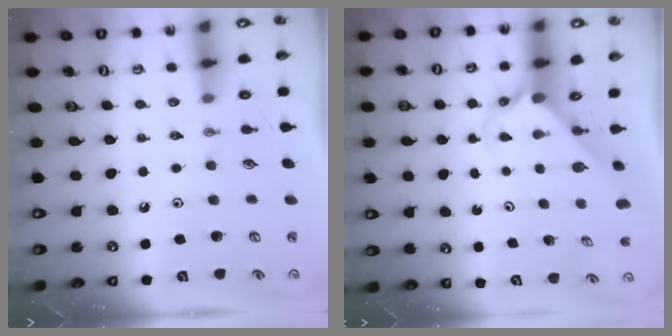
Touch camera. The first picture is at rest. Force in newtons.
{"total": 2.4, "press": 2.4, "slide": 0.2}